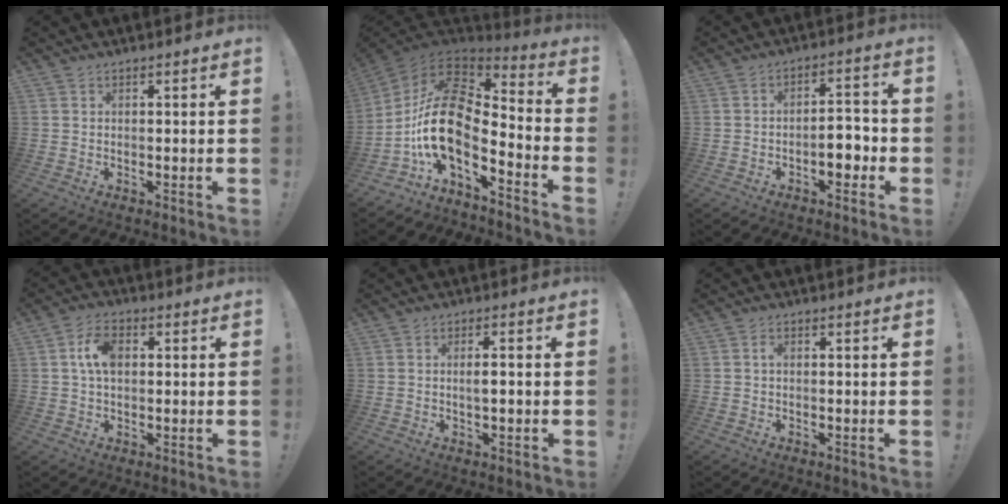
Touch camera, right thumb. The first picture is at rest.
{"total": 17.6, "force": [-2.1, 8.2, 15.4], "torque": [-0.312, -0.003, -0.040]}
{"total": 7.4, "force": [-2.9, 3.6, 5.8], "torque": [-0.080, 0.019, -0.049]}
{"total": 7.5, "force": [1.3, 4.6, 5.7], "torque": [-0.100, 0.011, 0.026]}
{"total": 2.7, "force": [-0.2, 0.6, 2.6], "torque": [-0.045, 0.002, -0.007]}
{"total": 0.9, "force": [-0.2, 0.4, 0.8], "torque": [-0.023, 0.007, -0.003]}